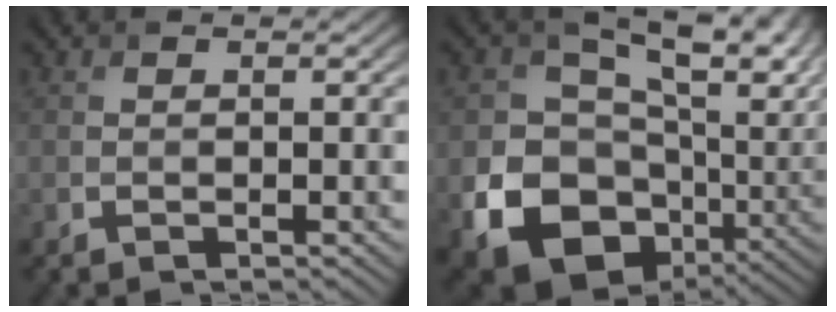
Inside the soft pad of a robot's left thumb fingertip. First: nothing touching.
{"total": 18.7, "force": [0.0, 12.7, 13.7], "torque": [-0.236, -0.039, 0.046]}